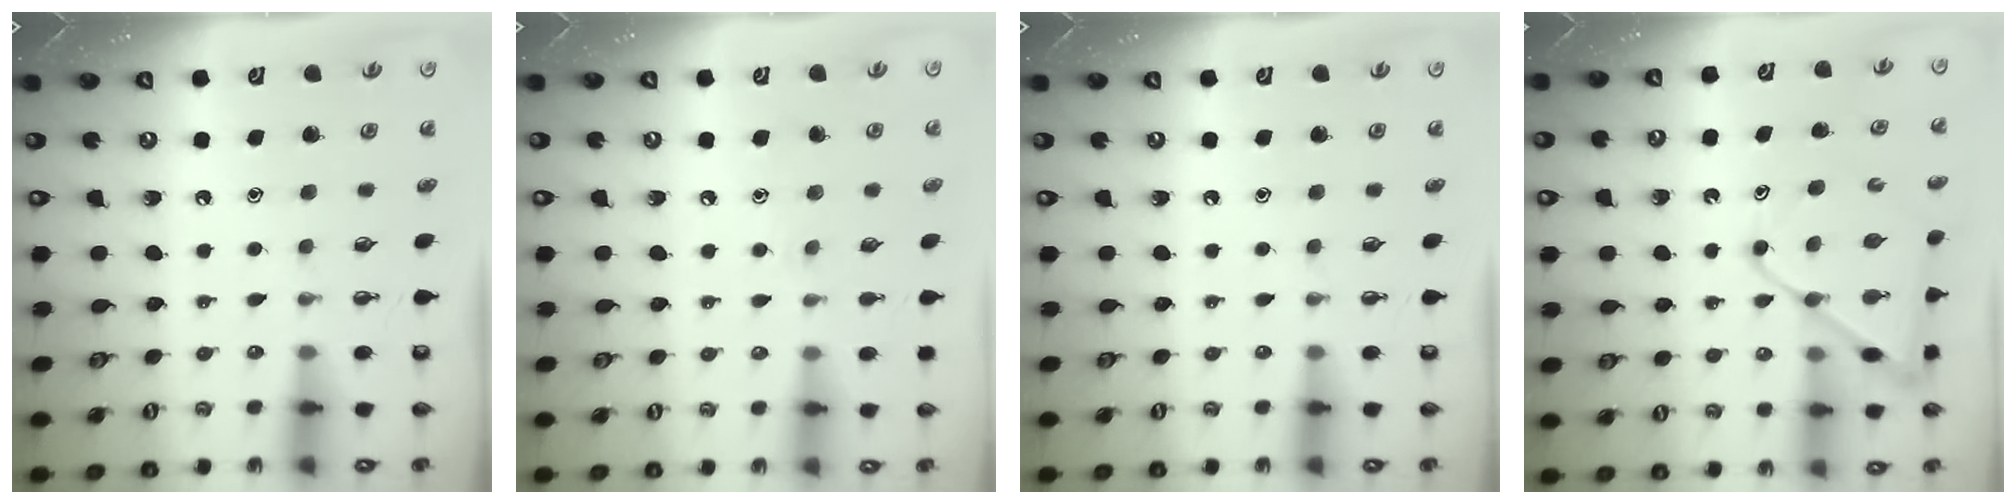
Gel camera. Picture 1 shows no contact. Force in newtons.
{"total": 6.9, "press": 6.9, "slide": 0.6}
{"total": 0.0}
{"total": 11.7, "press": 11.6, "slide": 1.0}